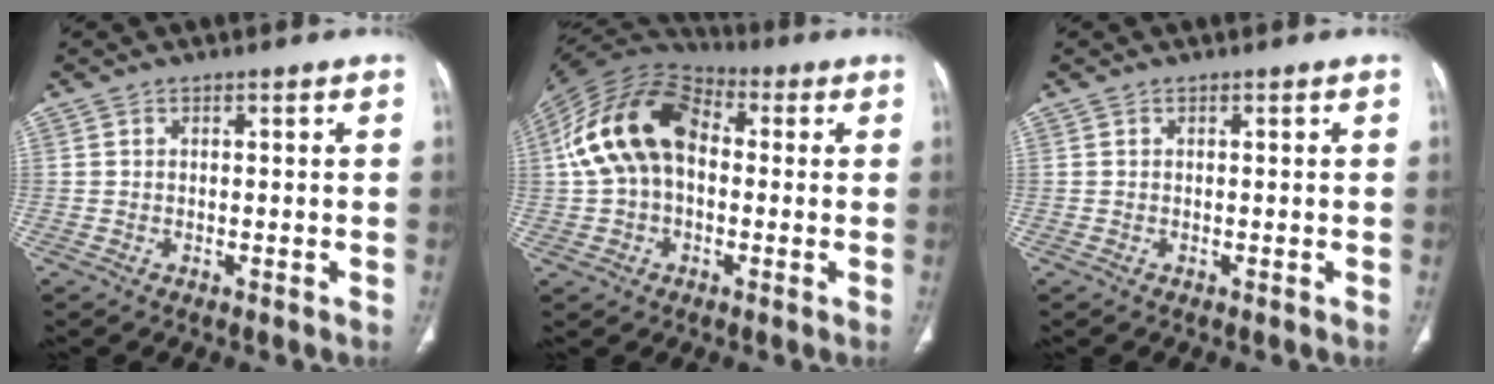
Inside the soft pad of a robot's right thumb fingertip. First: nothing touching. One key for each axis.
{"total": 17.0, "fx": 1.4, "fy": 11.5, "fz": 12.5, "tx": -0.229, "ty": 0.040, "tz": 0.013}
{"total": 0.0}